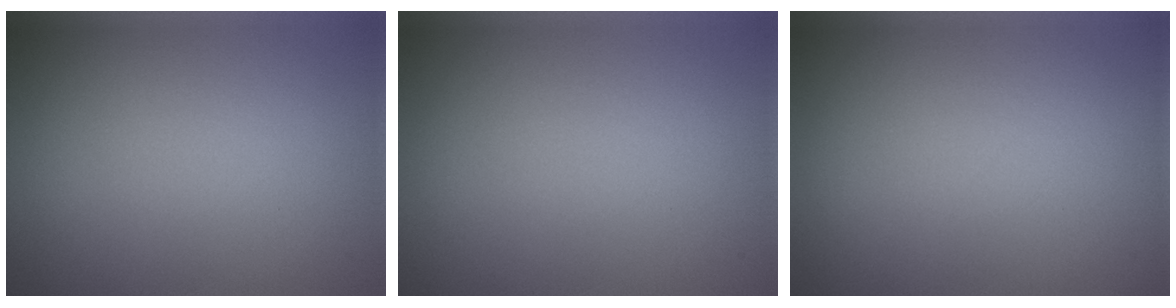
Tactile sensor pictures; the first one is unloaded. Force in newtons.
{"total": 0.0}
{"total": 0.0}